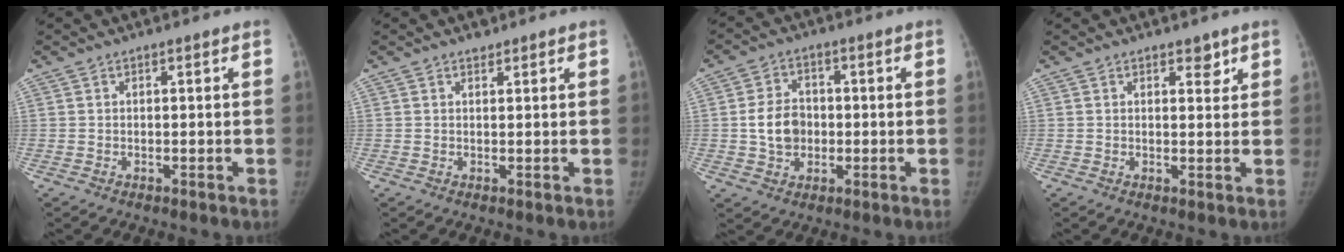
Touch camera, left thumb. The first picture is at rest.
{"total": 1.2, "force": [1.0, 0.6, 0.1], "torque": [0.008, -0.006, 0.012]}
{"total": 7.3, "force": [-0.5, 5.9, 4.3], "torque": [-0.053, 0.009, -0.011]}
{"total": 2.3, "force": [1.6, 1.3, 1.0], "torque": [0.008, -0.009, 0.022]}